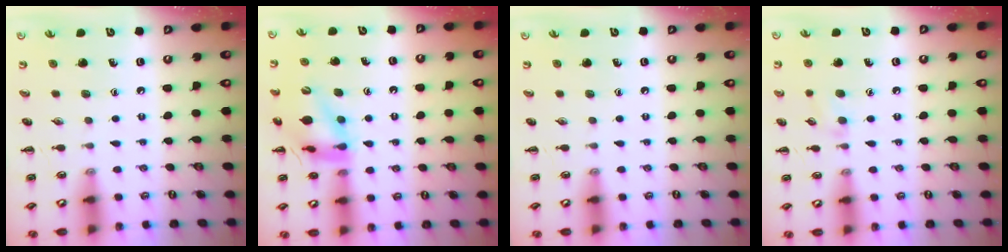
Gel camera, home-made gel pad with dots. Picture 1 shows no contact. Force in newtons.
{"total": 15.5, "press": 15.4, "slide": 2.0}
{"total": 0.0}
{"total": 6.3, "press": 5.9, "slide": 2.3}